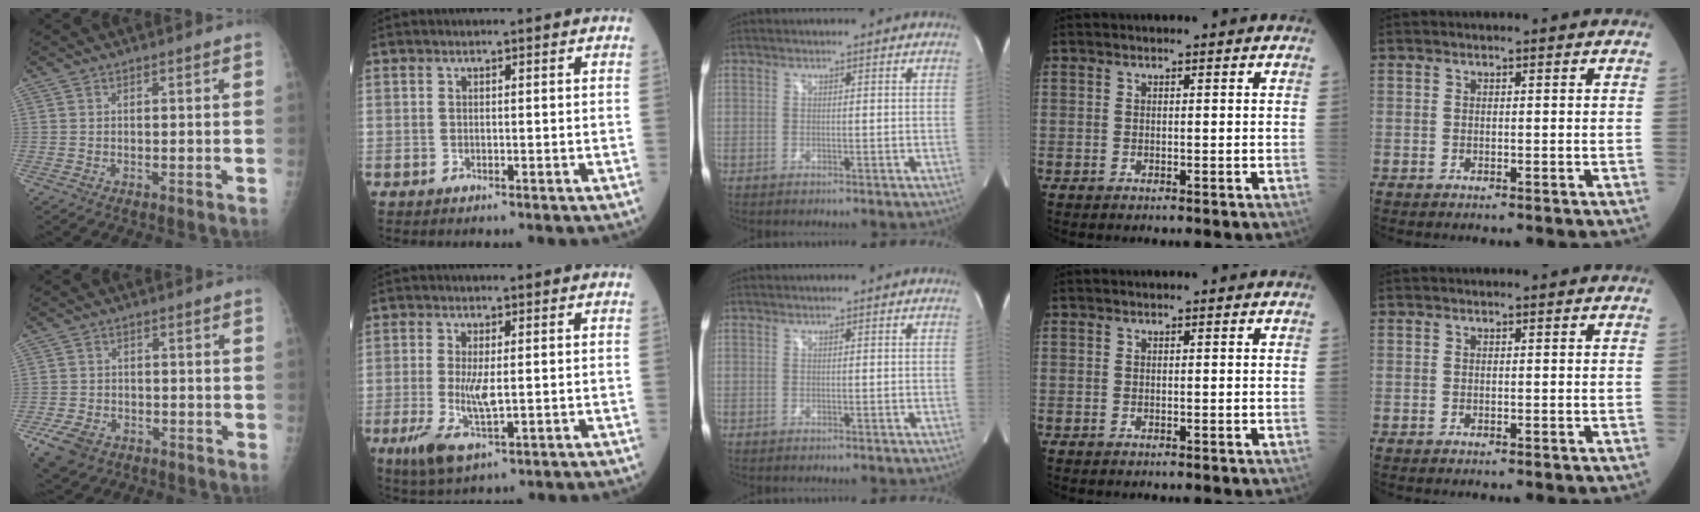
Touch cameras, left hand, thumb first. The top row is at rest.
{"thumb": {"total": 7.4, "force": [-4.0, 5.2, 3.5], "torque": [-0.070, 0.015, -0.061]}, "index": {"total": 6.0, "force": [-1.1, 1.7, 5.6], "torque": [-0.124, -0.016, -0.016]}}